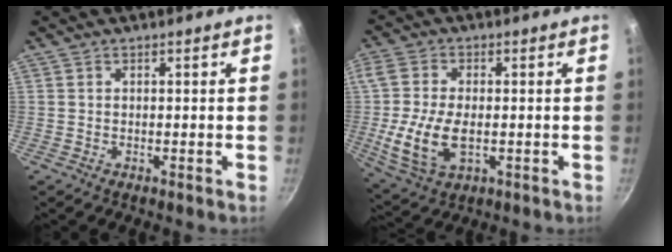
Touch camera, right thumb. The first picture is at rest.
{"total": 11.8, "force": [-1.6, 6.5, 9.8], "torque": [-0.205, -0.008, -0.033]}